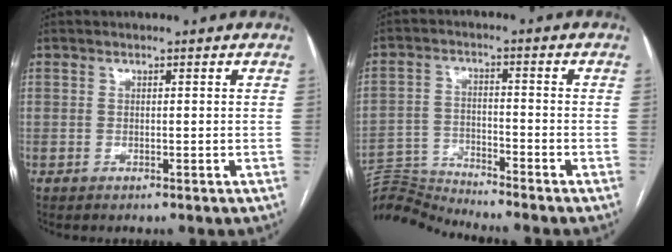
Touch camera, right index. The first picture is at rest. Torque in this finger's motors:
{"motor_torque": [-1.53, -0.61, -1.06, -0.21]}